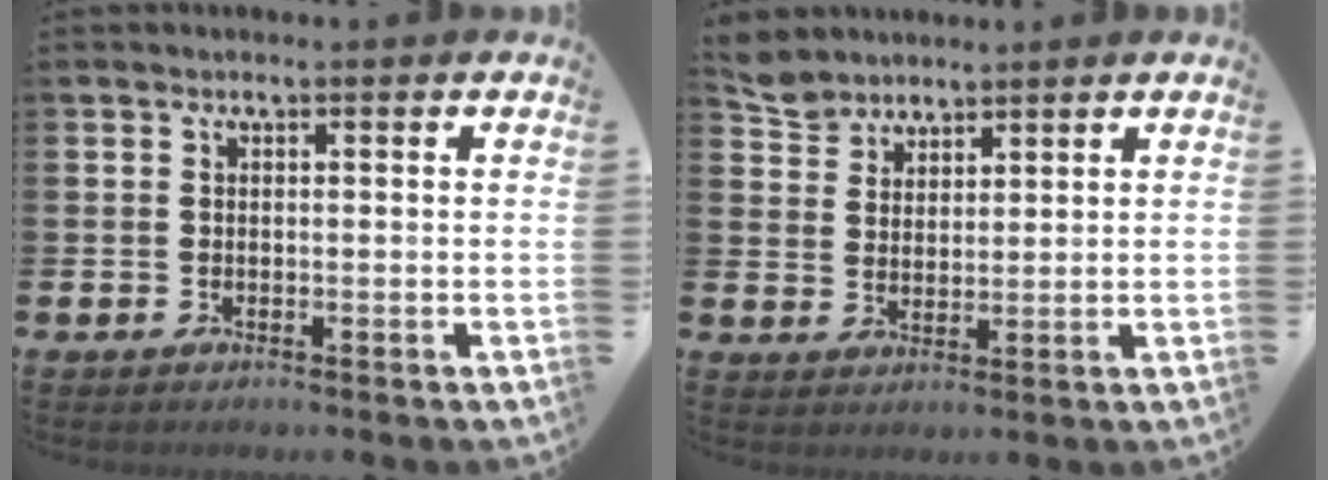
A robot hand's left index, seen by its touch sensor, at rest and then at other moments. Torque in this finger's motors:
{"motor_torque": [0.56, -0.64, 0.15, 0.00]}